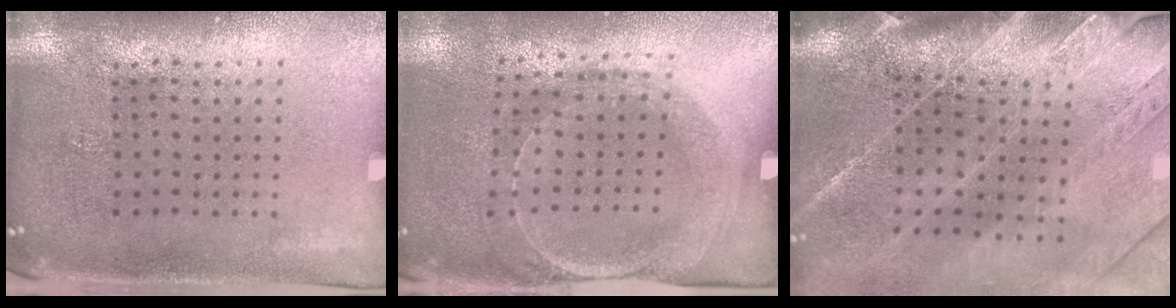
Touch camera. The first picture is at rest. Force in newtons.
{"total": 1.5, "press": 1.5, "slide": 0.4}
{"total": 3.6, "press": 3.0, "slide": 2.0}